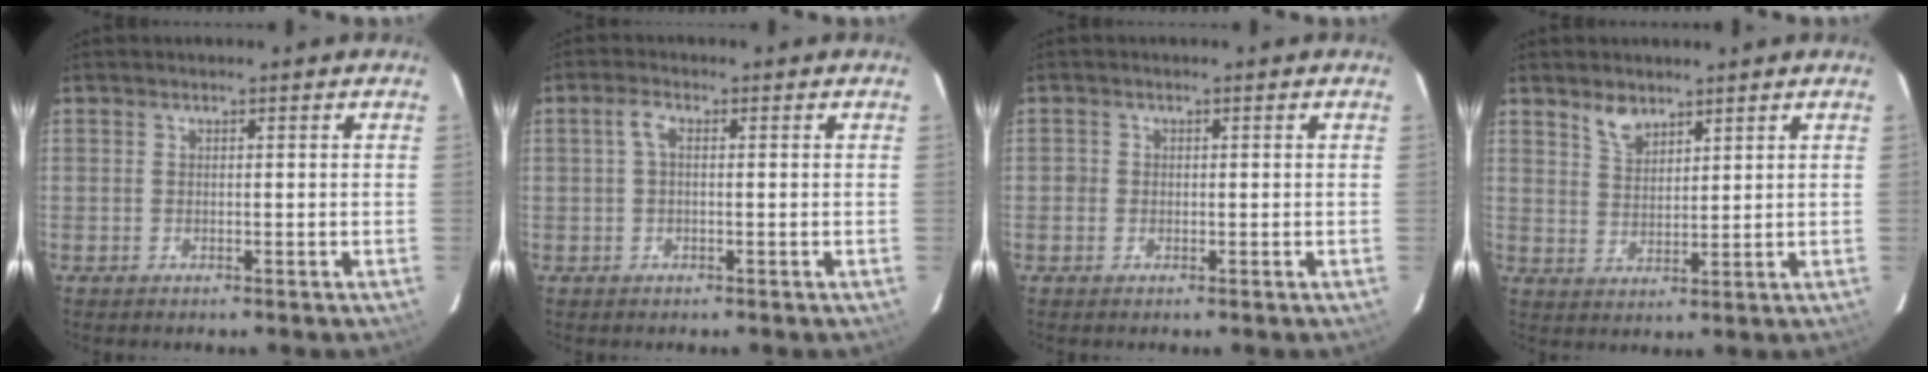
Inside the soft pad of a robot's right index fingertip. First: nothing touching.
{"total": 1.9, "force": [0.2, 0.9, 1.7], "torque": [-0.037, 0.008, 0.002]}
{"total": 1.2, "force": [-0.3, 1.1, 0.1], "torque": [-0.001, 0.001, -0.007]}
{"total": 4.3, "force": [3.4, 1.9, 1.8], "torque": [-0.030, 0.003, 0.066]}